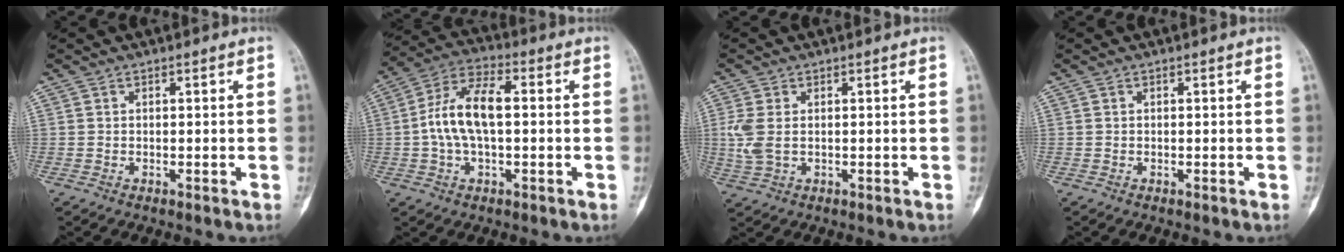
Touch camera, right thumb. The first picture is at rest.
{"total": 11.7, "force": [0.1, 5.8, 10.2], "torque": [-0.202, 0.032, -0.003]}
{"total": 4.7, "force": [0.3, 2.9, 3.8], "torque": [-0.111, 0.001, 0.011]}
{"total": 0.0}